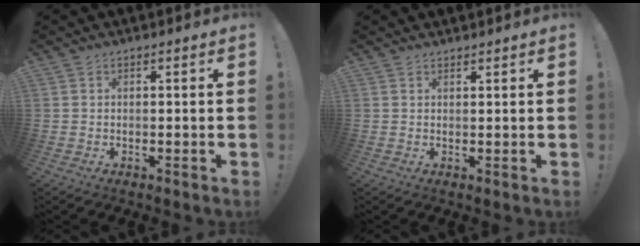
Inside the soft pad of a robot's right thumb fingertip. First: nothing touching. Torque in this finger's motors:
{"motor_torque": [0.14, 0.00, -0.29, 0.18, 0.00]}